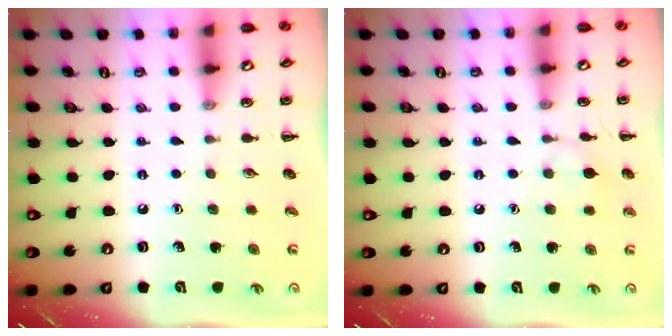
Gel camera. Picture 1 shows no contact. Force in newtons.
{"total": 5.8, "press": 5.5, "slide": 1.8}